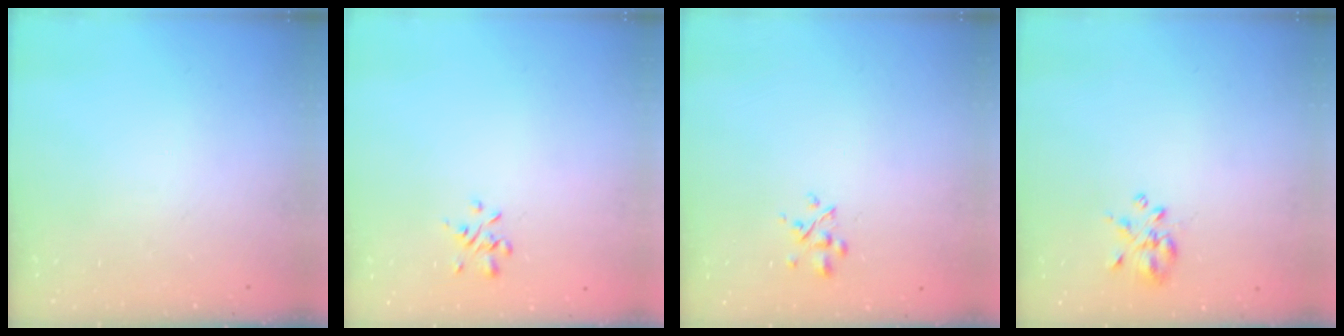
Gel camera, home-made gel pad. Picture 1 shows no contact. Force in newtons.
{"total": 0.9, "press": 0.7, "slide": 0.5}
{"total": 2.7, "press": 2.6, "slide": 0.9}
{"total": 3.5, "press": 3.3, "slide": 1.2}